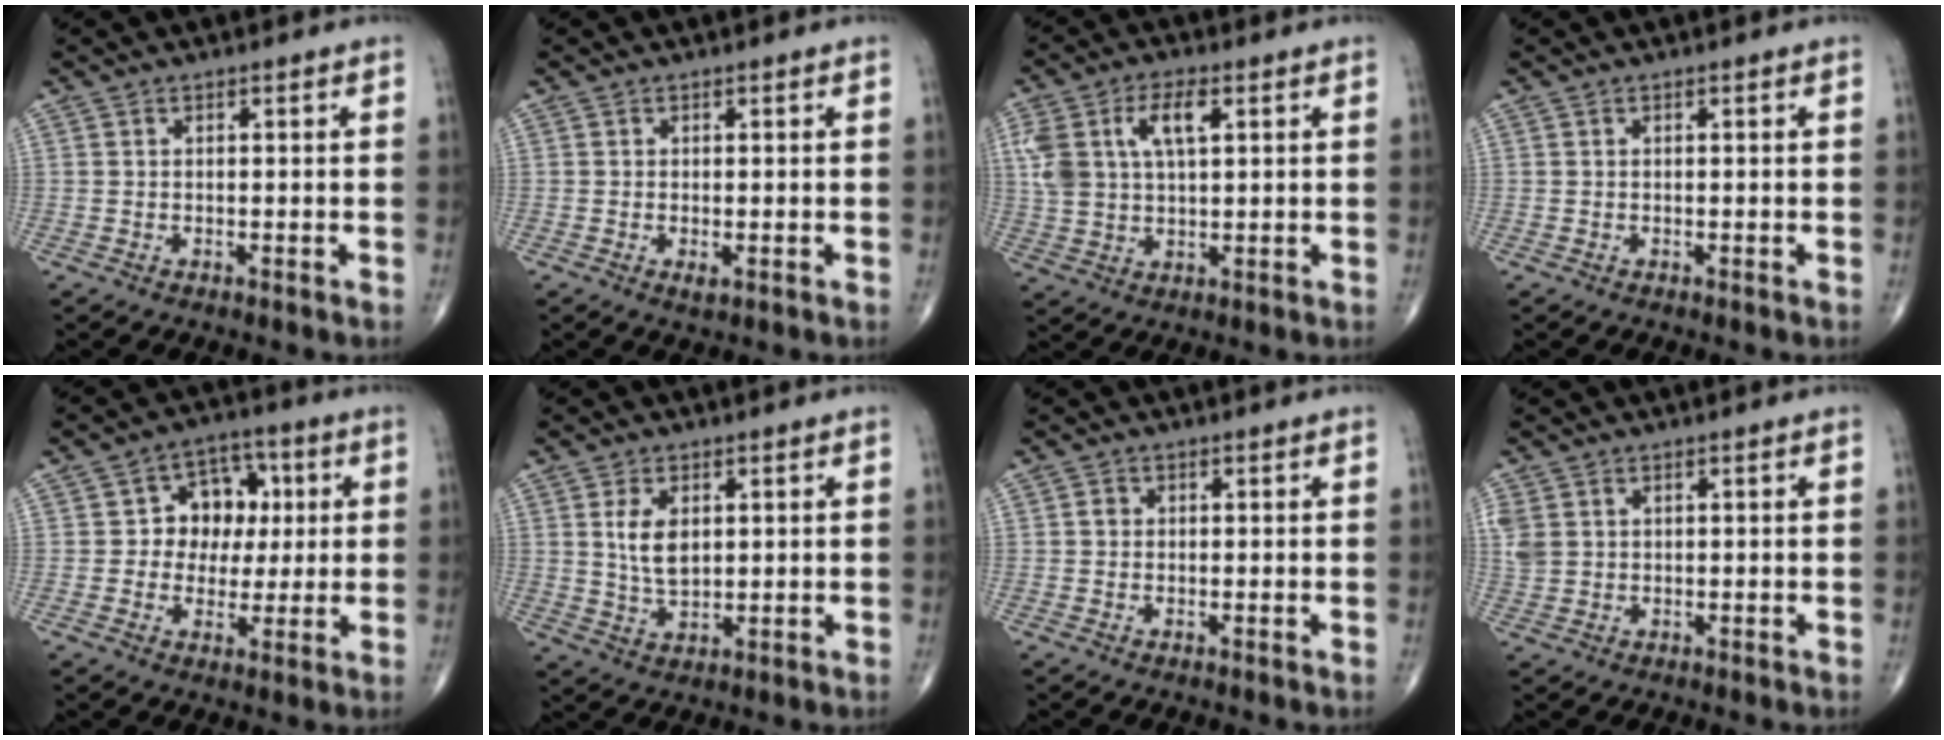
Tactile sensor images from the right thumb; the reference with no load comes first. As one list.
[{"total": 1.3, "force": [-0.4, 0.5, 1.1], "torque": [-0.022, -0.004, -0.006]}, {"total": 11.0, "force": [3.6, 5.6, 8.7], "torque": [-0.180, 0.010, 0.073]}, {"total": 0.0}, {"total": 9.8, "force": [1.2, 8.1, 5.3], "torque": [-0.016, 0.012, 0.014]}, {"total": 6.3, "force": [1.5, 3.6, 5.0], "torque": [-0.084, -0.010, 0.033]}, {"total": 1.1, "force": [0.0, 1.0, 0.4], "torque": [-0.003, 0.003, -0.001]}, {"total": 4.7, "force": [1.2, 3.8, 2.6], "torque": [-0.068, 0.003, 0.035]}]